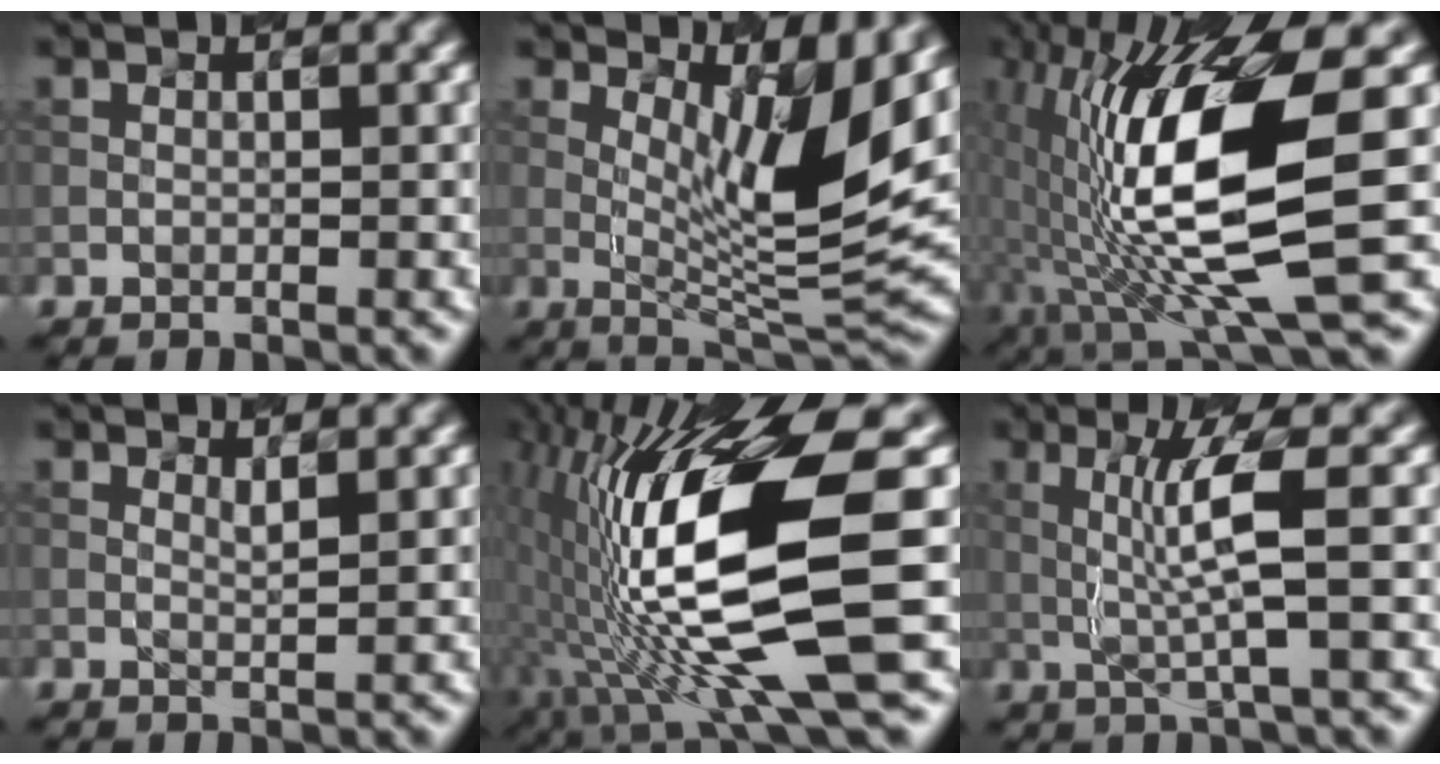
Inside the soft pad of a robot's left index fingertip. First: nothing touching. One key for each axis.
{"total": 8.1, "fx": 2.3, "fy": 1.9, "fz": 7.6, "tx": -0.124, "ty": -0.019, "tz": 0.059}
{"total": 13.1, "fx": -1.2, "fy": 2.9, "fz": 12.7, "tx": -0.238, "ty": 0.009, "tz": -0.010}
{"total": 0.8, "fx": 0.5, "fy": 0.0, "fz": 0.7, "tx": -0.013, "ty": 0.001, "tz": 0.015}
{"total": 14.6, "fx": -2.1, "fy": 3.2, "fz": 14.1, "tx": -0.260, "ty": 0.013, "tz": -0.018}
{"total": 4.4, "fx": 0.2, "fy": -0.1, "fz": 4.3, "tx": -0.102, "ty": 0.002, "tz": 0.023}